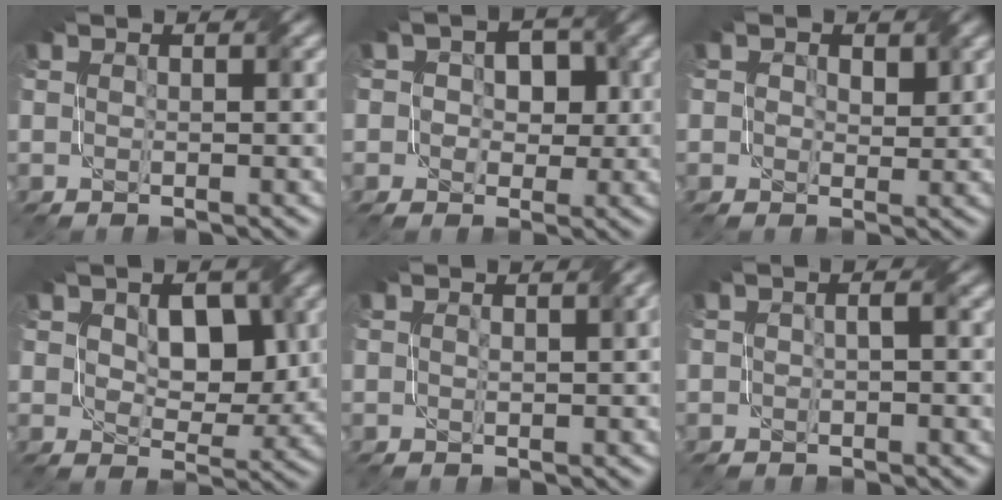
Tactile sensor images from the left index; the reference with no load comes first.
{"total": 4.5, "force": [0.2, 3.8, 2.3], "torque": [-0.011, 0.013, -0.018]}
{"total": 2.3, "force": [0.8, 1.8, 1.1], "torque": [-0.023, 0.001, 0.012]}
{"total": 4.7, "force": [1.0, 3.2, 3.4], "torque": [-0.052, -0.013, 0.019]}
{"total": 1.3, "force": [0.0, 0.3, 1.3], "torque": [-0.017, 0.000, 0.002]}
{"total": 1.2, "force": [-0.8, 0.4, 0.7], "torque": [-0.017, 0.001, -0.015]}